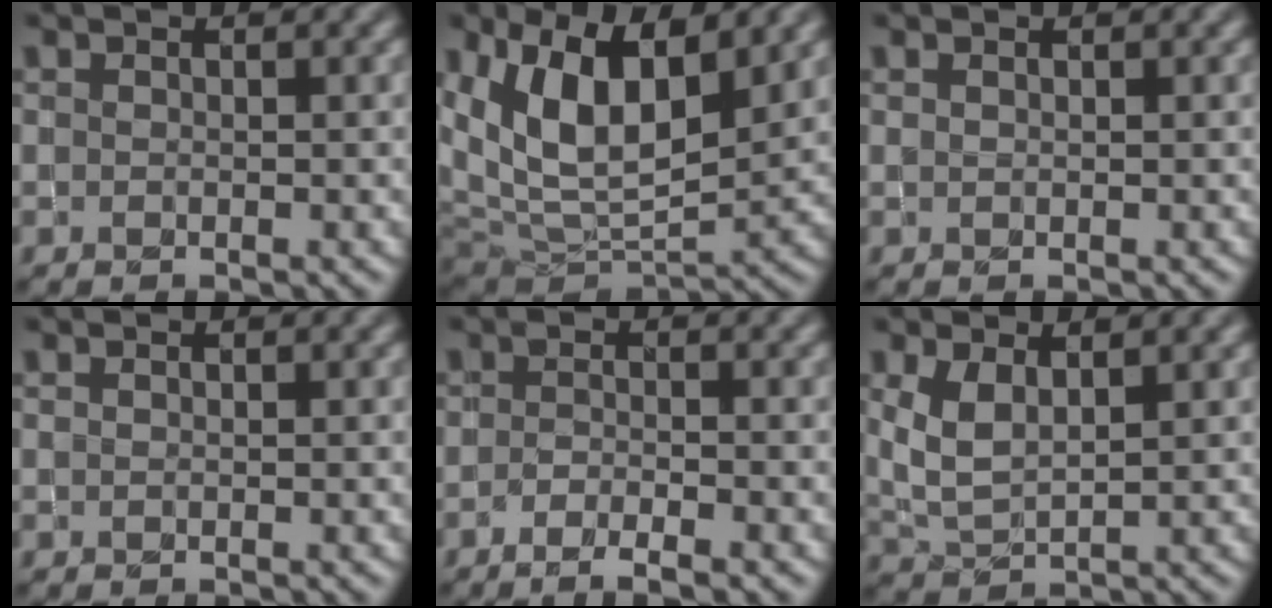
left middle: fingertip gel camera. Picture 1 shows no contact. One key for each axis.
{"total": 11.7, "fx": 4.5, "fy": 6.0, "fz": 9.0, "tx": -0.167, "ty": -0.007, "tz": 0.087}
{"total": 0.0}
{"total": 0.0}
{"total": 2.8, "fx": -1.8, "fy": 0.5, "fz": 2.0, "tx": -0.037, "ty": -0.002, "tz": -0.033}
{"total": 3.5, "fx": 1.5, "fy": 1.7, "fz": 2.6, "tx": -0.068, "ty": 0.002, "tz": 0.036}